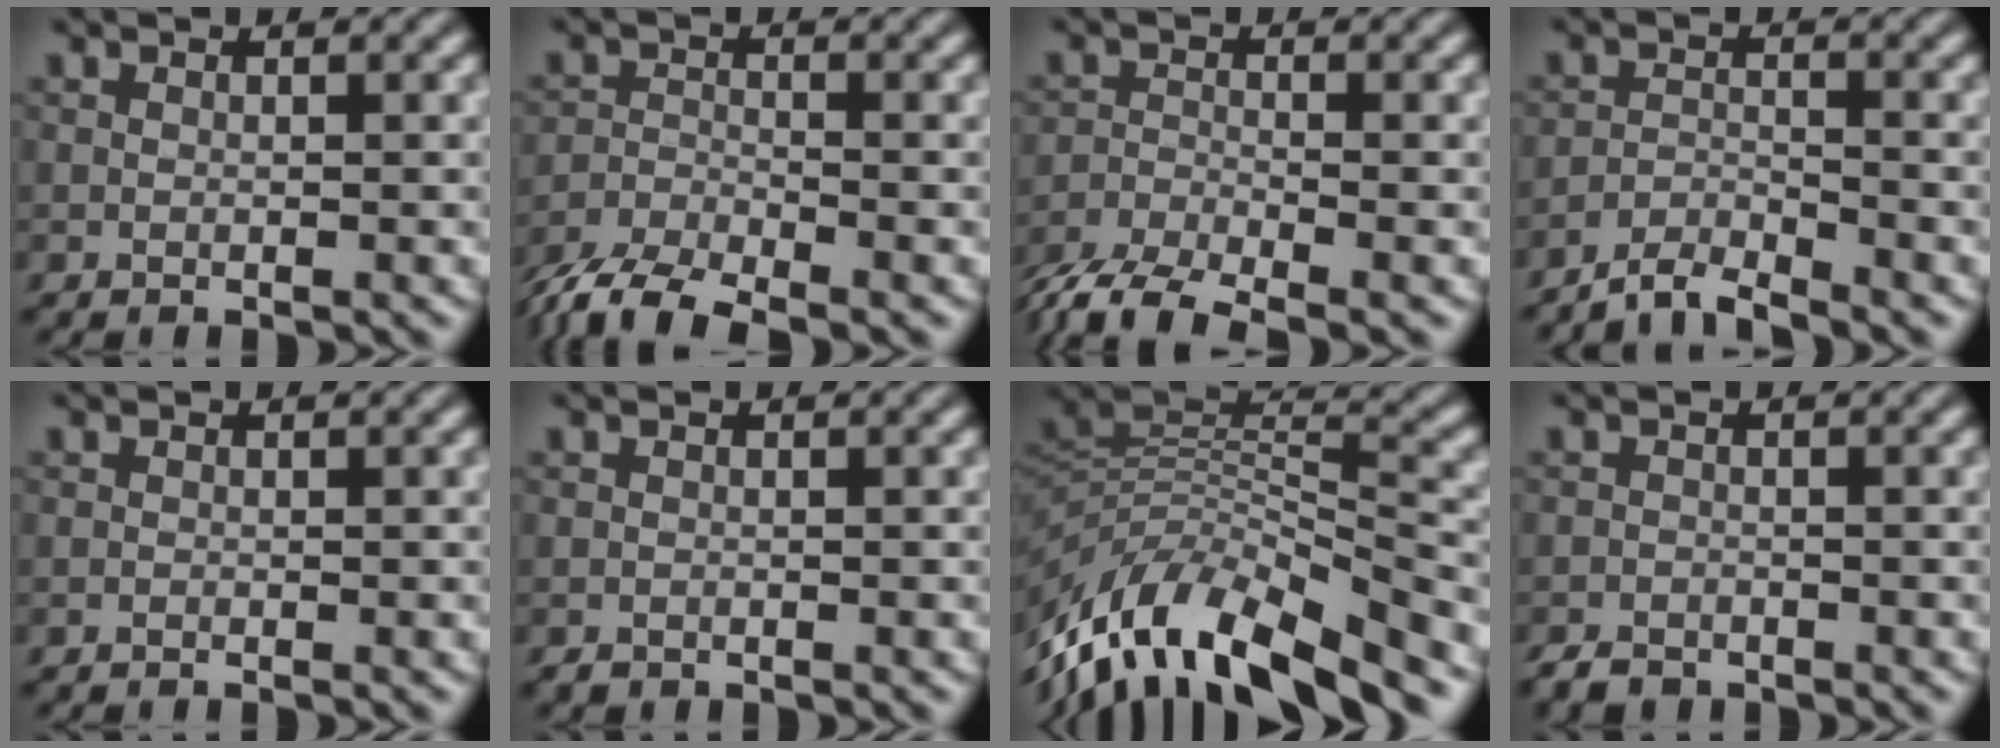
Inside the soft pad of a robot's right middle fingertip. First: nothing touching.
{"total": 5.6, "force": [-4.9, 1.3, 2.4], "torque": [-0.049, -0.005, -0.087]}
{"total": 4.6, "force": [-4.1, 1.0, 2.0], "torque": [-0.041, -0.004, -0.074]}
{"total": 3.1, "force": [-3.1, 0.1, 0.6], "torque": [-0.008, 0.011, -0.061]}
{"total": 0.0}
{"total": 0.6, "force": [-0.5, -0.1, -0.3], "torque": [0.004, 0.008, -0.003]}
{"total": 11.0, "force": [-6.8, 3.5, 7.9], "torque": [-0.161, 0.025, -0.112]}
{"total": 1.6, "force": [-1.6, 0.2, -0.2], "torque": [0.003, 0.006, -0.023]}